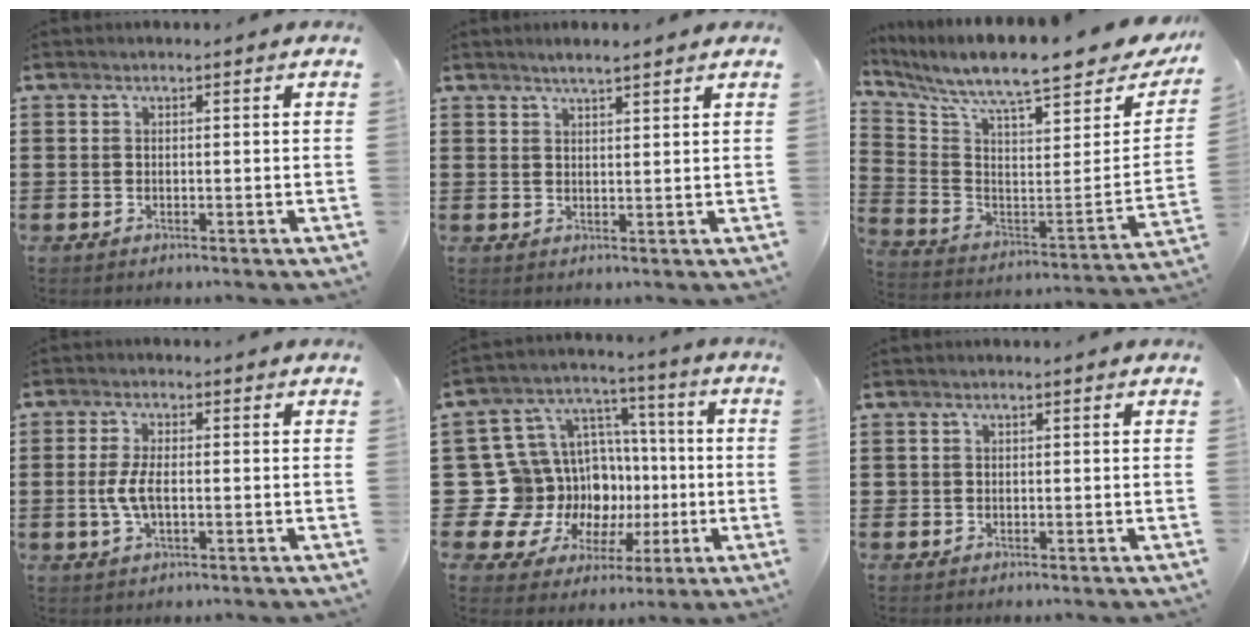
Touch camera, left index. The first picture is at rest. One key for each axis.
{"total": 2.3, "fx": 2.1, "fy": 0.0, "fz": 1.0, "tx": -0.023, "ty": 0.000, "tz": 0.038}
{"total": 9.3, "fx": 8.1, "fy": 0.6, "fz": 4.6, "tx": -0.110, "ty": -0.075, "tz": 0.129}
{"total": 4.2, "fx": -0.6, "fy": 1.8, "fz": 3.8, "tx": -0.096, "ty": -0.007, "tz": -0.019}
{"total": 15.1, "fx": -2.1, "fy": 14.2, "fz": 4.6, "tx": -0.145, "ty": -0.031, "tz": 0.002}
{"total": 0.6, "fx": 0.1, "fy": 0.6, "fz": 0.1, "tx": -0.004, "ty": 0.004, "tz": 0.002}